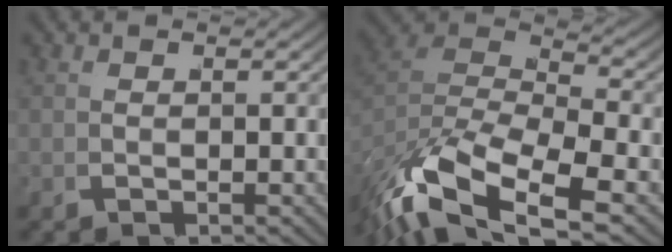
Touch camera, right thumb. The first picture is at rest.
{"total": 10.8, "force": [-1.3, 6.6, 8.5], "torque": [-0.201, -0.040, -0.001]}